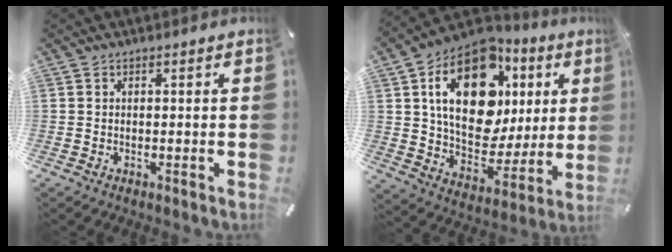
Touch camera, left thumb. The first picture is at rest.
{"total": 23.0, "force": [8.3, 15.0, 15.3], "torque": [-0.247, -0.037, 0.145]}